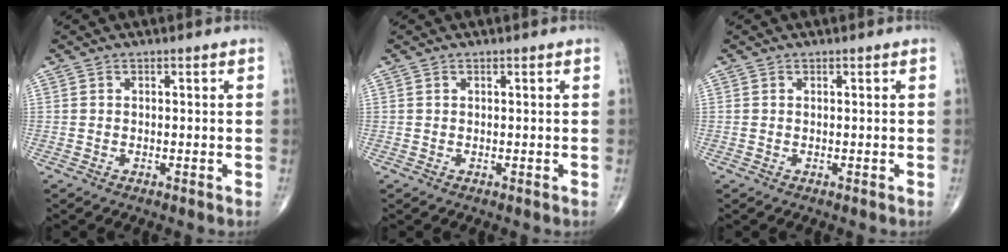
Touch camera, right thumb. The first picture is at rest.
{"total": 0.0}
{"total": 0.0}